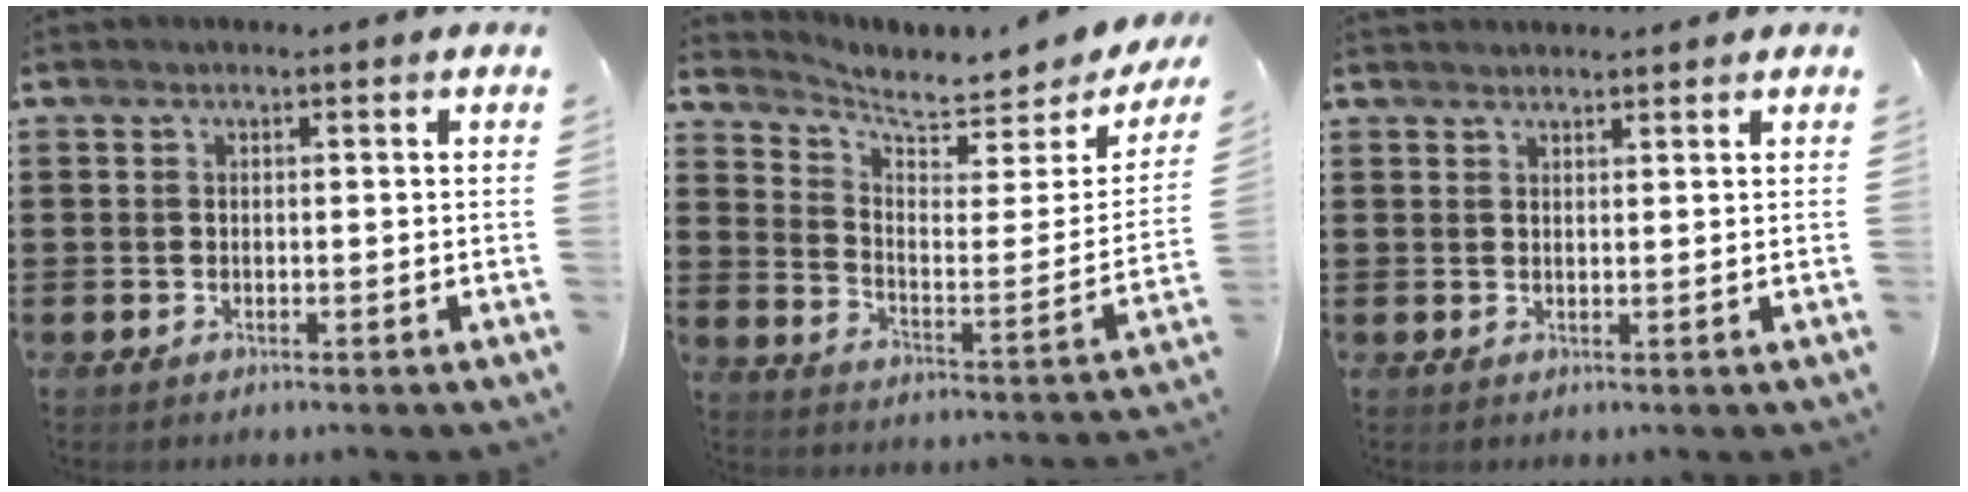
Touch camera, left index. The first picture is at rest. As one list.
[{"total": 5.0, "force": [4.6, 0.8, 1.8], "torque": [-0.055, -0.040, 0.073]}, {"total": 1.4, "force": [1.3, 0.2, 0.1], "torque": [-0.004, 0.000, 0.027]}]